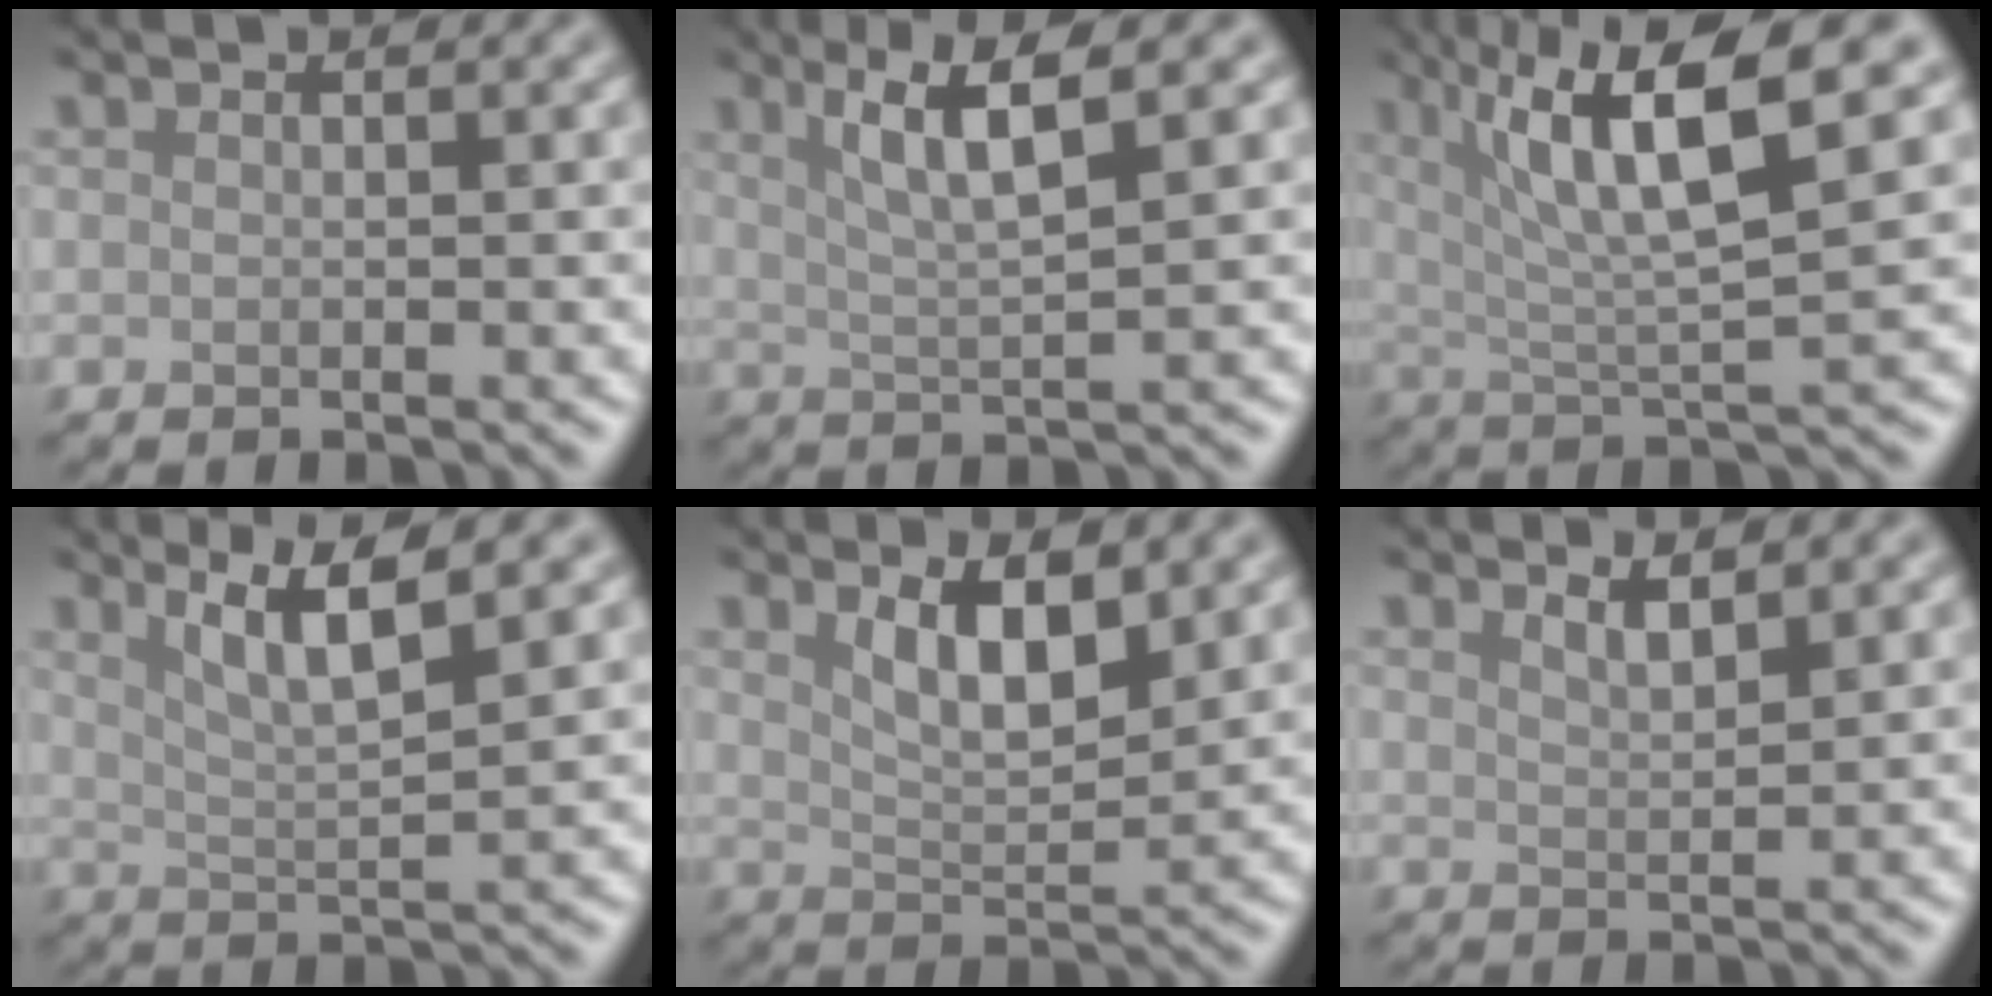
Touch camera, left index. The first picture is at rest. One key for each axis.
{"total": 5.1, "fx": 2.1, "fy": 0.9, "fz": 4.6, "tx": -0.084, "ty": 0.002, "tz": 0.041}
{"total": 8.8, "fx": 3.8, "fy": 1.9, "fz": 7.7, "tx": -0.128, "ty": 0.006, "tz": 0.070}
{"total": 4.8, "fx": 2.5, "fy": 0.8, "fz": 4.0, "tx": -0.073, "ty": 0.000, "tz": 0.050}
{"total": 4.1, "fx": 2.0, "fy": 1.4, "fz": 3.3, "tx": -0.067, "ty": -0.009, "tz": 0.040}
{"total": 1.5, "fx": 1.2, "fy": 0.3, "fz": 0.8, "tx": -0.009, "ty": -0.001, "tz": 0.023}